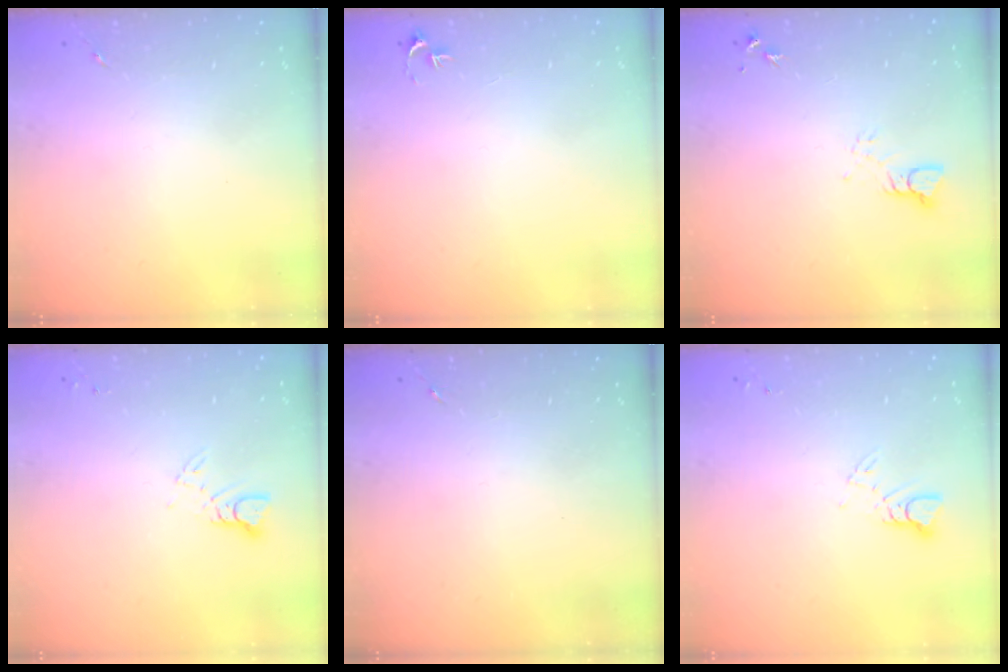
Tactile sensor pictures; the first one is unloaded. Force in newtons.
{"total": 2.7, "press": 2.7, "slide": 0.3}
{"total": 3.1, "press": 3.1, "slide": 0.4}
{"total": 3.0, "press": 3.0, "slide": 0.3}
{"total": 0.0}
{"total": 2.9, "press": 2.9, "slide": 0.2}